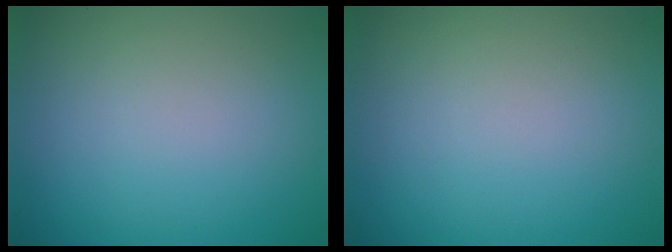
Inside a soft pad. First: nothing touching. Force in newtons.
{"total": 0.0}